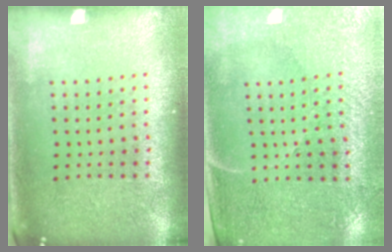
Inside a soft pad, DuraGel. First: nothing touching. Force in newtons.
{"total": 3.2, "press": 2.9, "slide": 1.3}